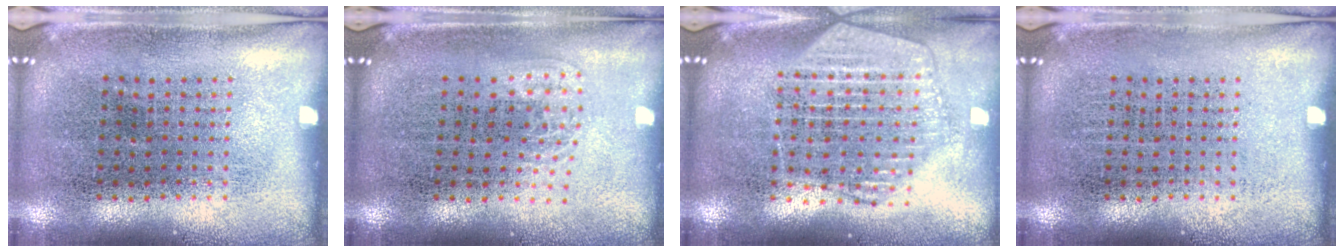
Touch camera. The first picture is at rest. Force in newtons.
{"total": 1.0, "press": 0.7, "slide": 0.8}
{"total": 2.1, "press": 1.9, "slide": 0.9}
{"total": 0.0}